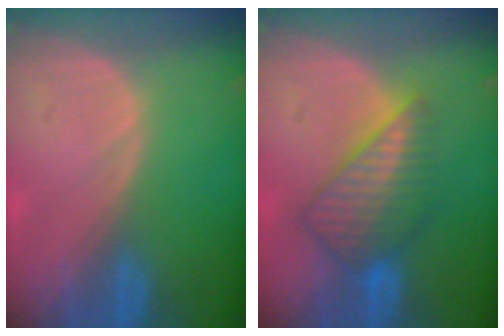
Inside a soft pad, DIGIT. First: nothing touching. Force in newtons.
{"total": 7.3, "press": 6.9, "slide": 2.2}